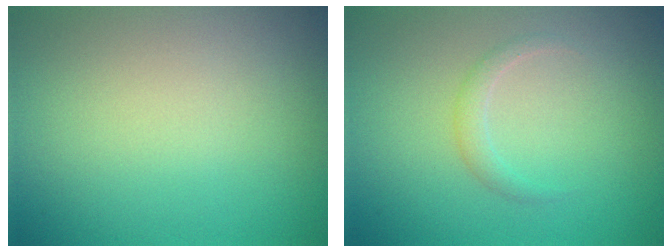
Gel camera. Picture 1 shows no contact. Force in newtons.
{"total": 1.1, "press": 1.1, "slide": 0.1}